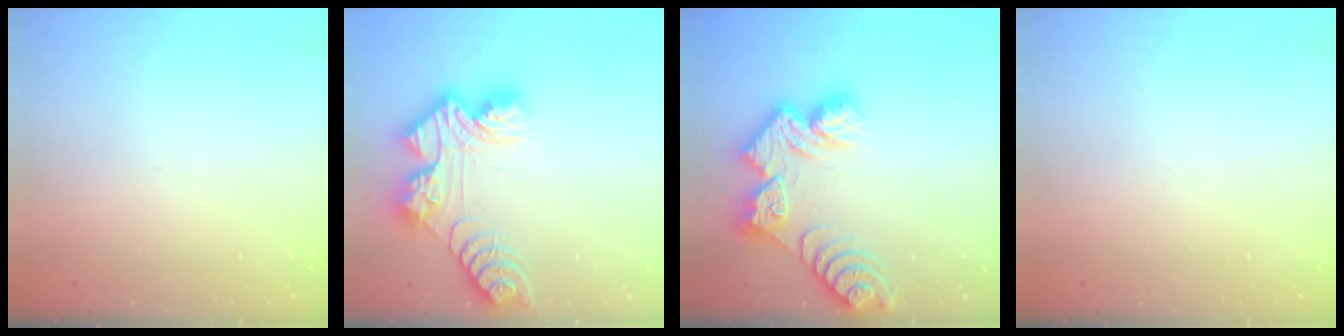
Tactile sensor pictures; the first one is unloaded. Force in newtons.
{"total": 13.7, "press": 13.7, "slide": 1.1}
{"total": 12.5, "press": 12.5, "slide": 1.1}
{"total": 0.0}